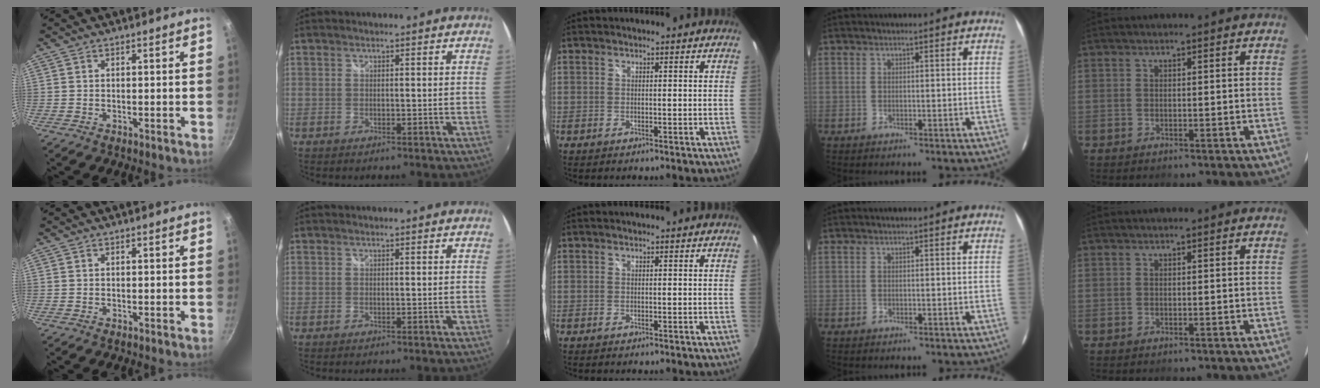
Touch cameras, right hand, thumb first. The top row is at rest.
{}